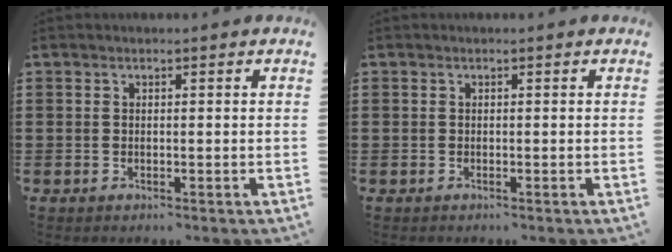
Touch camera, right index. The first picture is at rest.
{"total": 0.0}